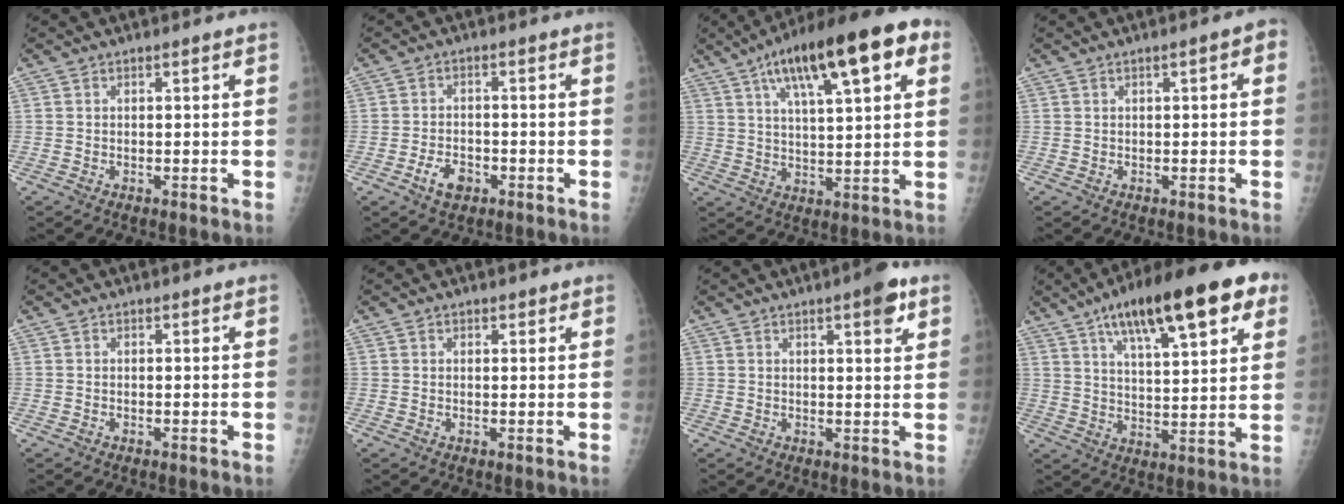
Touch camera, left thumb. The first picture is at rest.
{"total": 4.5, "force": [-2.2, 2.9, 2.7], "torque": [-0.039, 0.012, -0.036]}
{"total": 19.9, "force": [8.8, 6.0, 16.8], "torque": [-0.243, 0.011, 0.134]}
{"total": 2.5, "force": [0.4, 0.9, 2.3], "torque": [-0.027, 0.008, 0.001]}
{"total": 0.0}
{"total": 1.5, "force": [1.1, 1.0, 0.4], "torque": [0.011, -0.005, 0.010]}
{"total": 5.1, "force": [2.8, 1.4, 4.0], "torque": [-0.045, -0.010, 0.032]}
{"total": 21.8, "force": [11.1, 6.8, 17.5], "torque": [-0.244, -0.006, 0.169]}